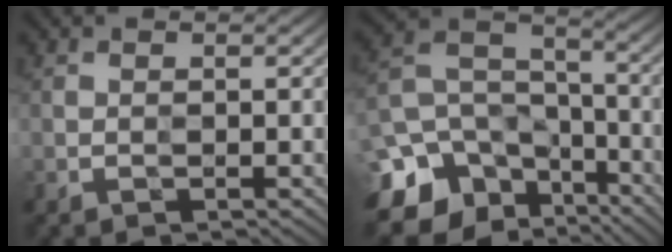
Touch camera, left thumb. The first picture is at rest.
{"total": 15.0, "force": [-9.2, 10.9, 4.5], "torque": [-0.137, -0.043, -0.151]}